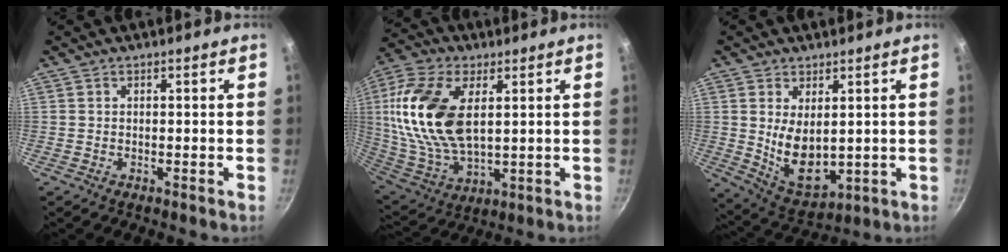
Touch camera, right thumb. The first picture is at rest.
{"total": 20.1, "force": [4.4, 11.1, 16.2], "torque": [-0.320, -0.013, 0.089]}
{"total": 10.0, "force": [1.3, 5.7, 8.2], "torque": [-0.125, -0.027, 0.047]}